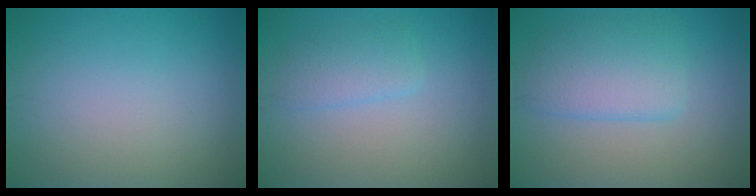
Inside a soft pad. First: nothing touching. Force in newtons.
{"total": 2.1, "press": 2.1, "slide": 0.1}
{"total": 4.4, "press": 4.4, "slide": 0.2}